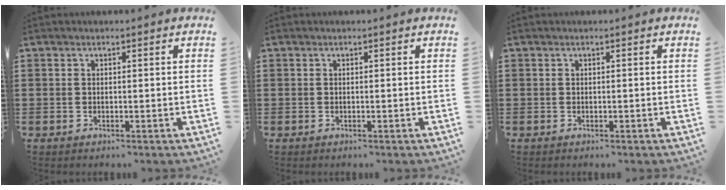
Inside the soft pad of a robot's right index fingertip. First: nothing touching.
{"total": 0.0}
{"total": 0.0}